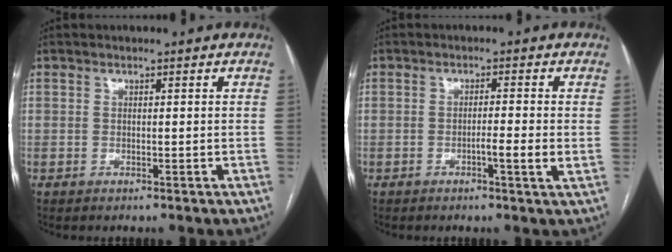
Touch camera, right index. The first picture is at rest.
{"total": 3.1, "force": [-0.7, -0.3, 3.0], "torque": [-0.048, -0.002, -0.012]}